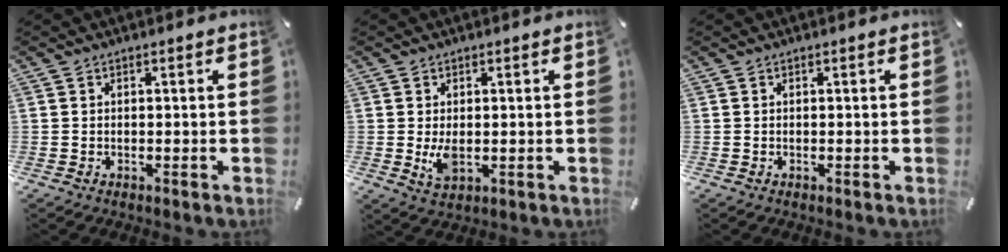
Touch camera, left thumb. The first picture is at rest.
{"total": 4.3, "force": [-0.1, 2.5, 3.5], "torque": [-0.076, -0.006, -0.005]}
{"total": 0.0}